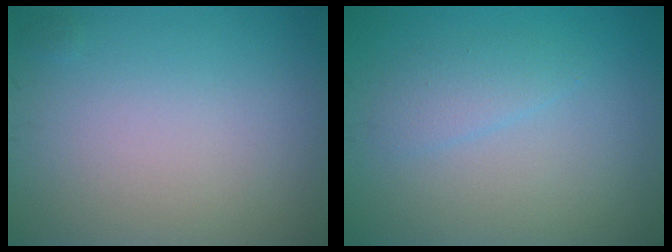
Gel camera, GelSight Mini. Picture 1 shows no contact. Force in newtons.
{"total": 1.6, "press": 1.6, "slide": 0.1}